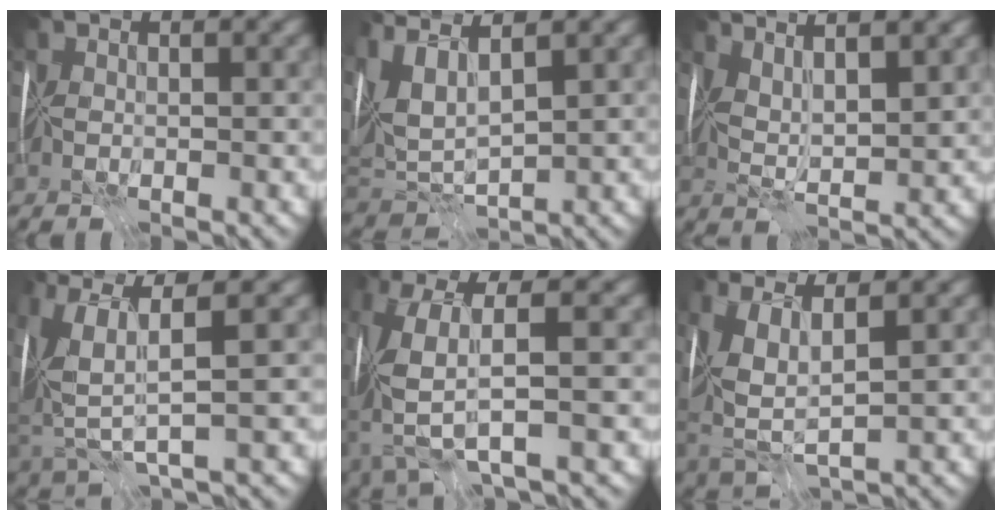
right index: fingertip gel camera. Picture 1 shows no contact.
{"total": 5.4, "force": [2.0, 1.8, 4.7], "torque": [-0.126, -0.003, 0.042]}
{"total": 4.1, "force": [2.7, 0.2, 3.0], "torque": [-0.057, 0.003, 0.045]}
{"total": 4.9, "force": [1.6, 1.3, 4.5], "torque": [-0.116, -0.014, 0.038]}
{"total": 6.6, "force": [-1.0, 1.4, 6.4], "torque": [-0.163, -0.015, -0.018]}
{"total": 6.7, "force": [1.8, 2.9, 5.7], "torque": [-0.142, -0.015, 0.049]}